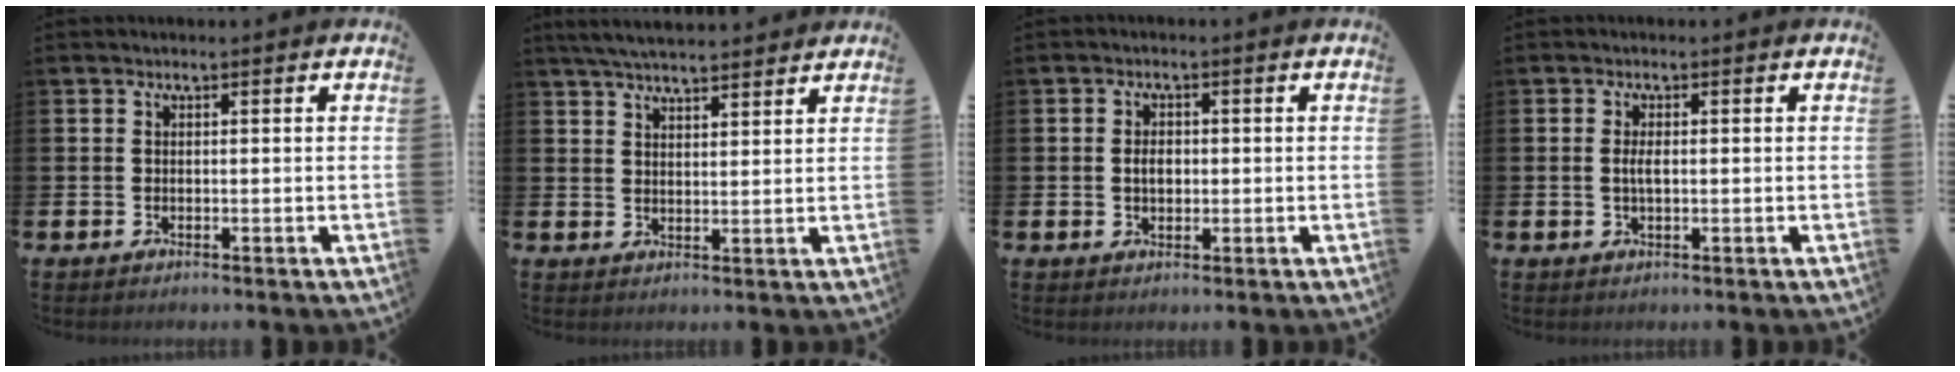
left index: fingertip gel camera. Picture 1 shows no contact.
{"total": 4.8, "force": [4.7, 0.4, 1.1], "torque": [-0.038, -0.015, 0.087]}
{"total": 2.4, "force": [0.1, 1.7, 1.8], "torque": [-0.012, -0.002, -0.005]}
{"total": 1.9, "force": [0.0, 0.7, 1.8], "torque": [-0.029, 0.000, -0.003]}